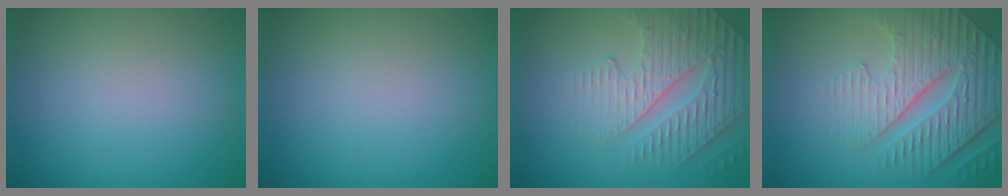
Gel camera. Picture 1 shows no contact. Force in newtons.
{"total": 0.0}
{"total": 4.2, "press": 4.0, "slide": 1.4}
{"total": 5.7, "press": 5.1, "slide": 2.6}